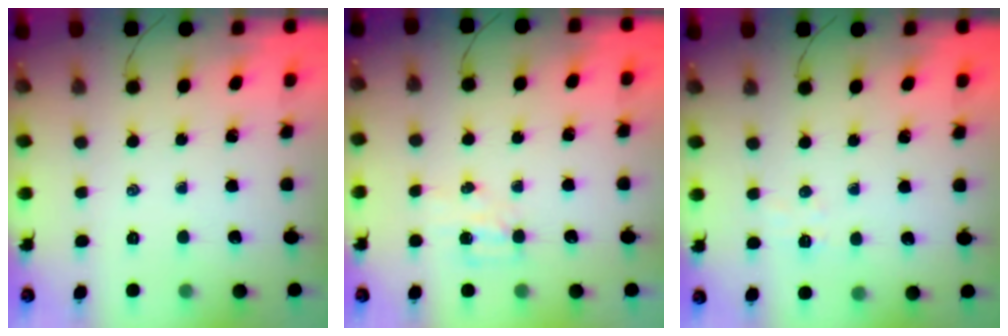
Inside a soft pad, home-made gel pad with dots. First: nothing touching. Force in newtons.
{"total": 4.1, "press": 4.0, "slide": 1.0}
{"total": 4.2, "press": 4.1, "slide": 0.8}